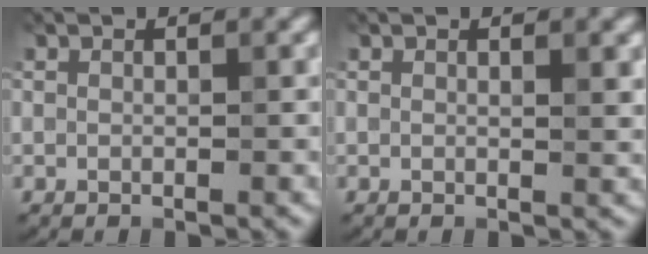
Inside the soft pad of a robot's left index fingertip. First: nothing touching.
{"total": 1.5, "force": [0.6, 0.5, 1.3], "torque": [-0.019, 0.003, 0.011]}